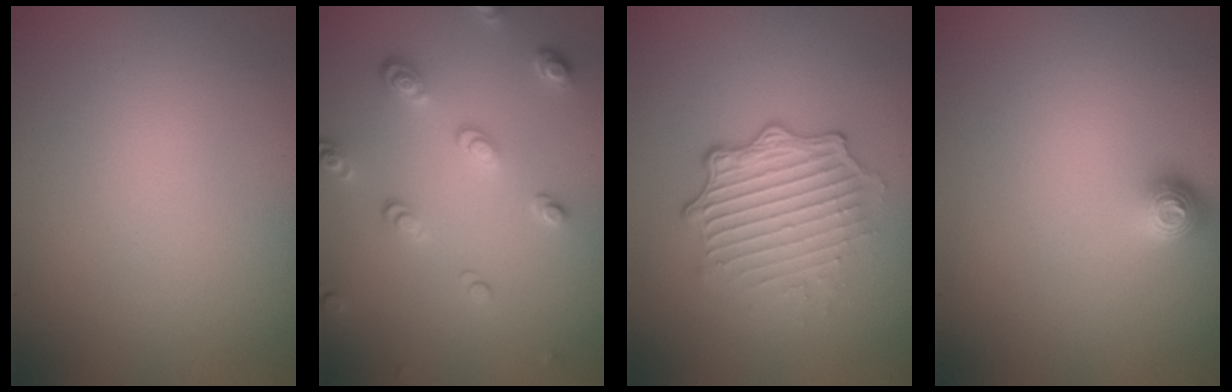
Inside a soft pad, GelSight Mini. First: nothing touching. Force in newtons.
{"total": 3.5, "press": 2.6, "slide": 2.3}
{"total": 4.6, "press": 3.3, "slide": 3.3}
{"total": 1.3, "press": 1.1, "slide": 0.8}